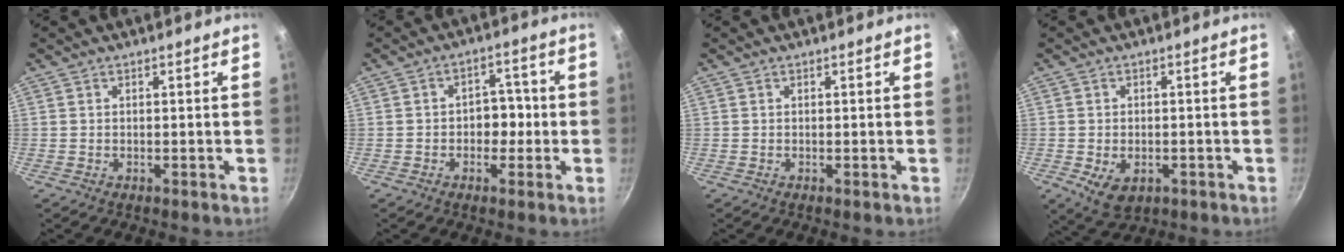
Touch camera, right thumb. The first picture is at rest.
{"total": 5.2, "force": [-0.9, 4.0, 3.1], "torque": [0.006, 0.018, -0.017]}
{"total": 0.0}
{"total": 6.0, "force": [-1.8, 4.1, 4.0], "torque": [-0.059, -0.002, -0.019]}